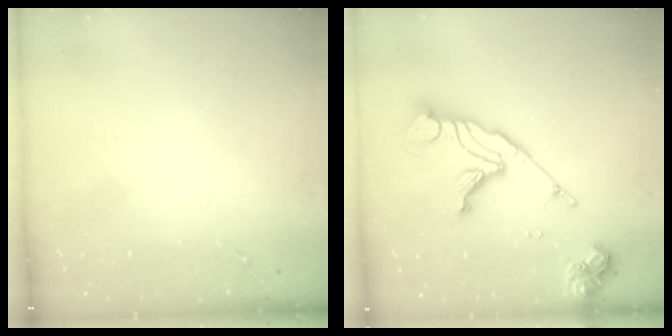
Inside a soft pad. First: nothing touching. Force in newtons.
{"total": 19.5, "press": 19.4, "slide": 2.1}